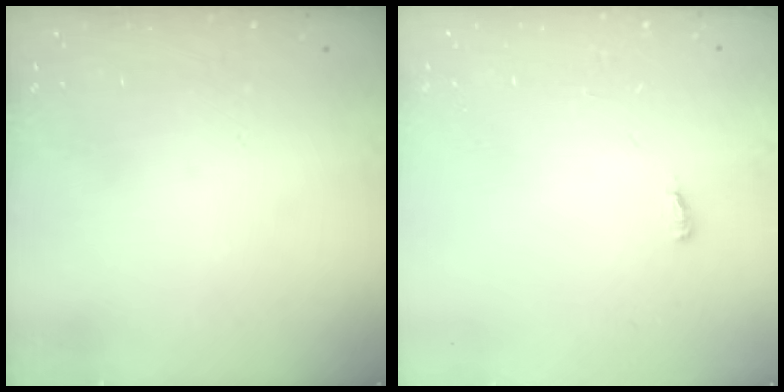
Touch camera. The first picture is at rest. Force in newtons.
{"total": 2.6, "press": 2.4, "slide": 1.0}